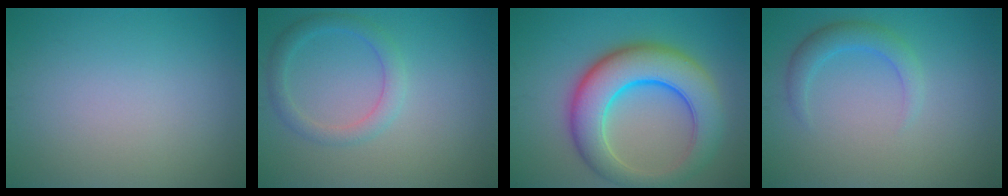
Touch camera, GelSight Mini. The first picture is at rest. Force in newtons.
{"total": 2.4, "press": 2.4, "slide": 0.1}
{"total": 9.4, "press": 9.4, "slide": 0.2}
{"total": 2.5, "press": 2.5, "slide": 0.1}